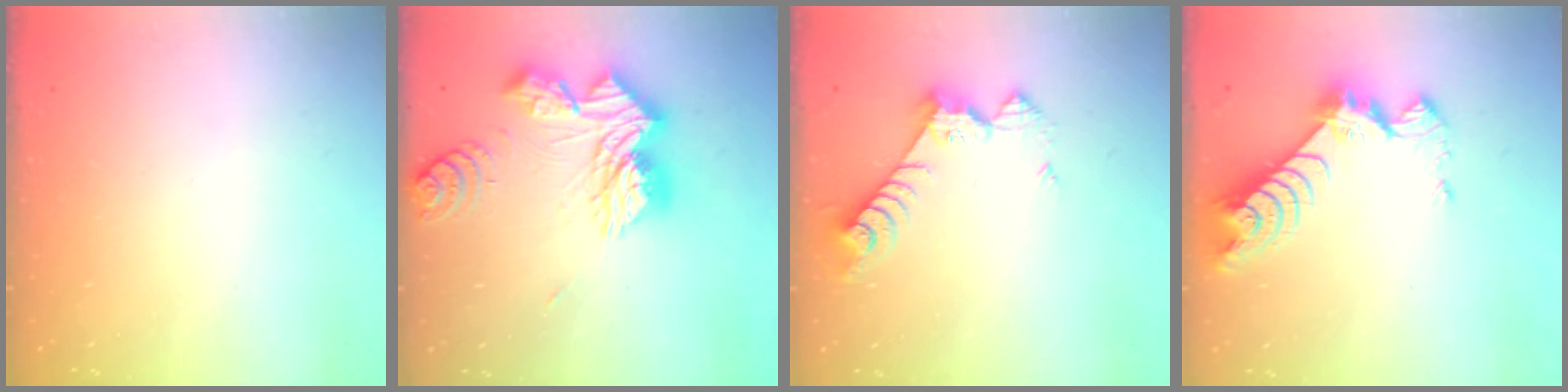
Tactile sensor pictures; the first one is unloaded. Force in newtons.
{"total": 19.9, "press": 19.8, "slide": 1.7}
{"total": 8.6, "press": 8.5, "slide": 0.8}
{"total": 9.3, "press": 9.2, "slide": 0.8}